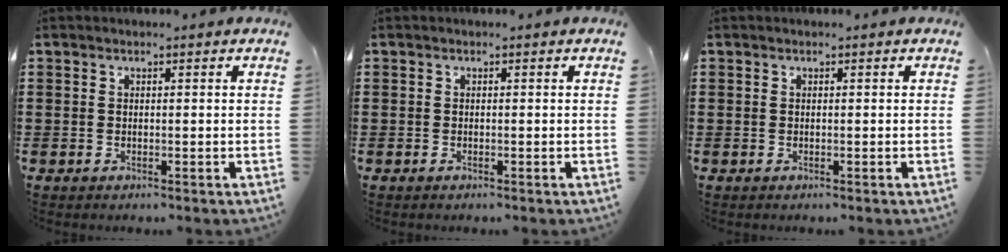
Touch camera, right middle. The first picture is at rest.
{"total": 0.0}
{"total": 0.0}